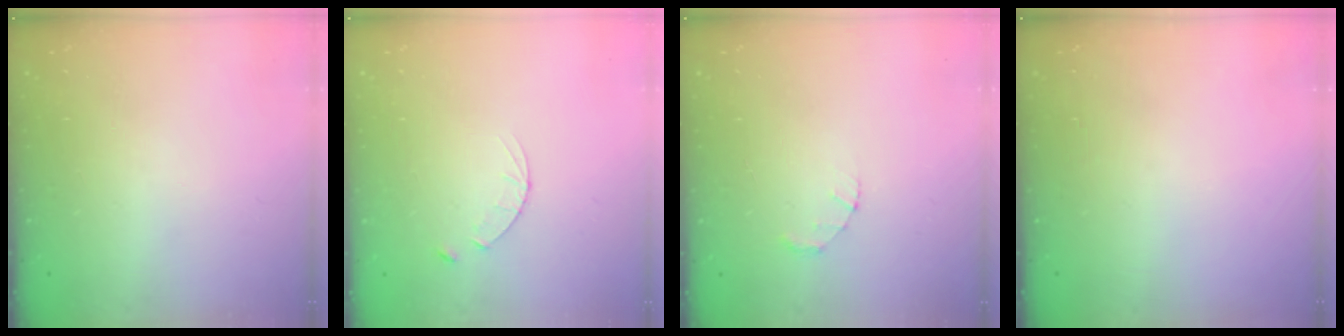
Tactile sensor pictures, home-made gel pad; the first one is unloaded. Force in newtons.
{"total": 3.9, "press": 3.9, "slide": 0.4}
{"total": 1.5, "press": 1.5, "slide": 0.3}
{"total": 0.0}